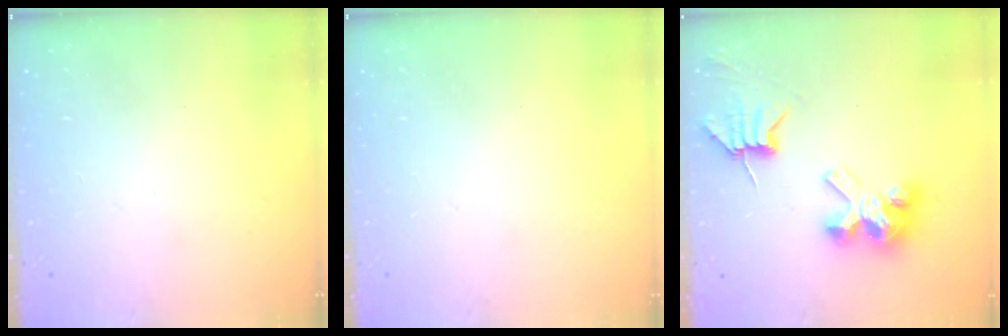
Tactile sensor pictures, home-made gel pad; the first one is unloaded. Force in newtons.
{"total": 0.0}
{"total": 8.4, "press": 8.4, "slide": 0.6}